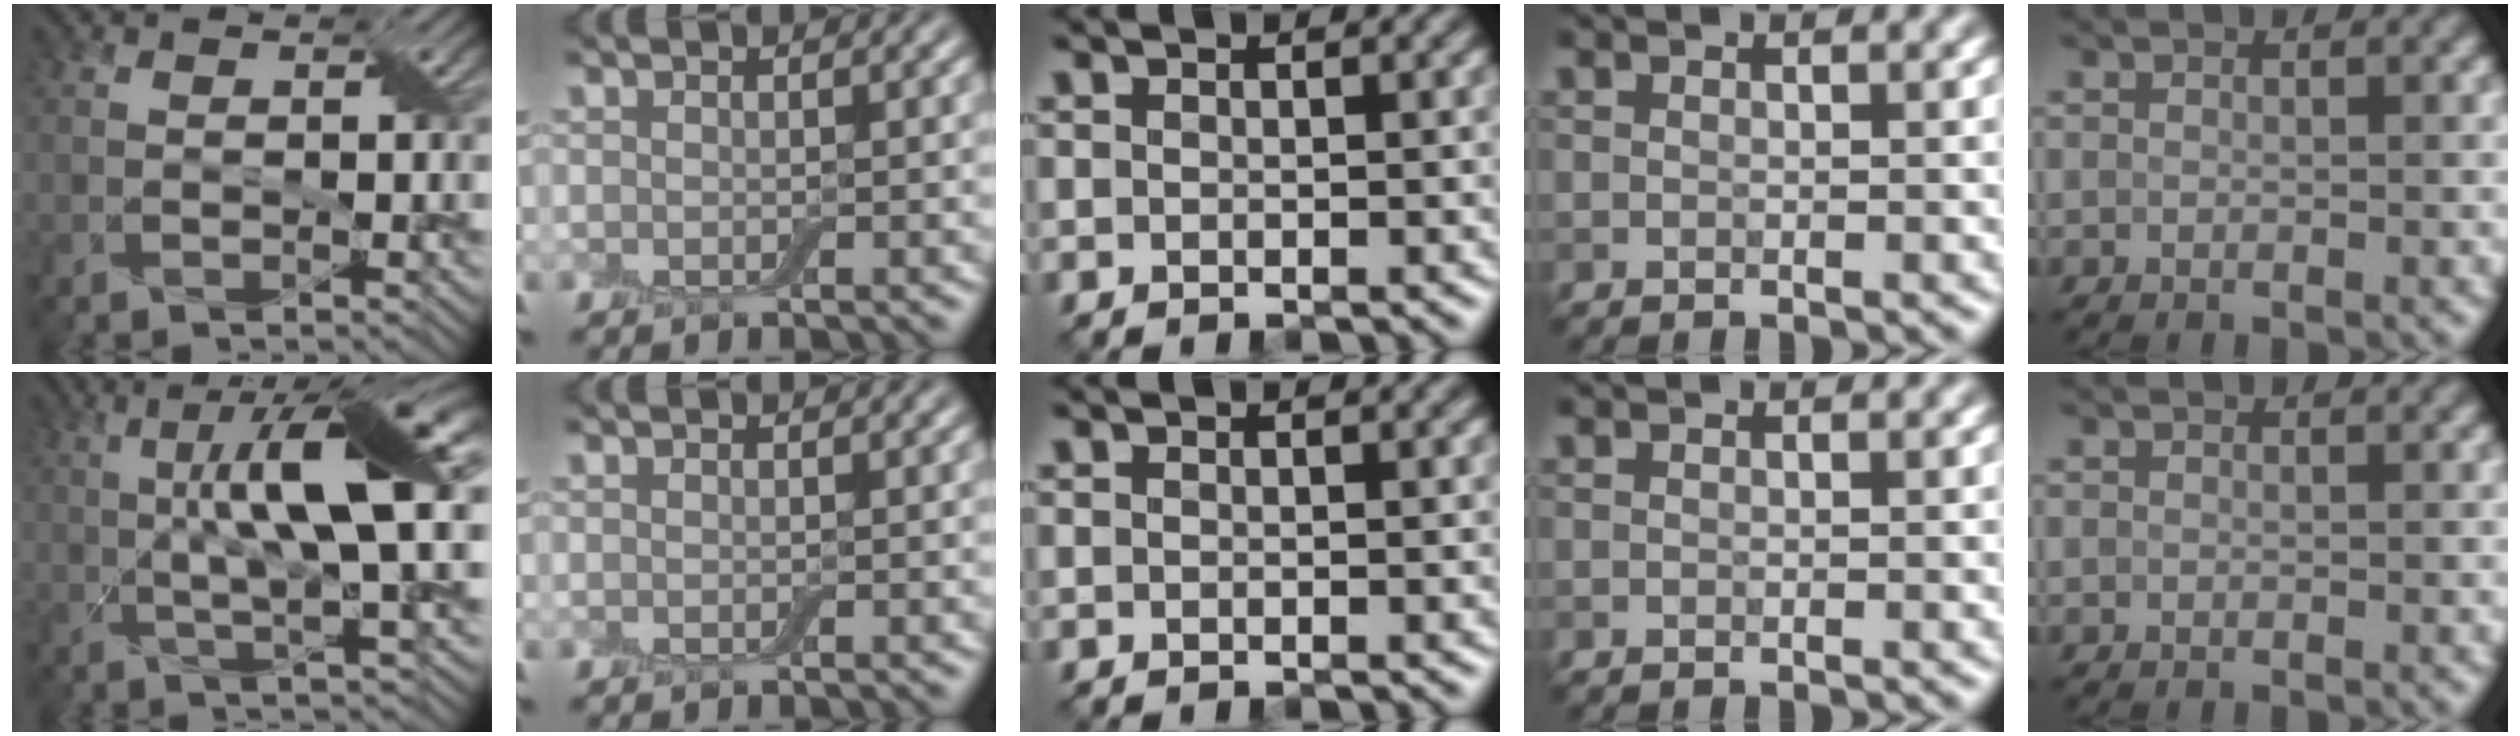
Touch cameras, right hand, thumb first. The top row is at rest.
{"thumb": {"total": 12.1, "force": [2.1, 2.7, 11.6], "torque": [-0.197, 0.013, 0.034]}}